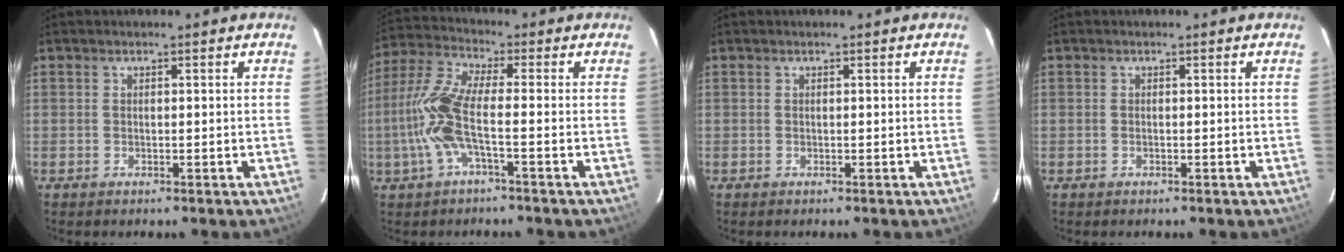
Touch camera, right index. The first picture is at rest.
{"total": 9.9, "force": [-2.5, 1.8, 9.4], "torque": [-0.224, 0.004, -0.052]}
{"total": 0.0}
{"total": 0.0}